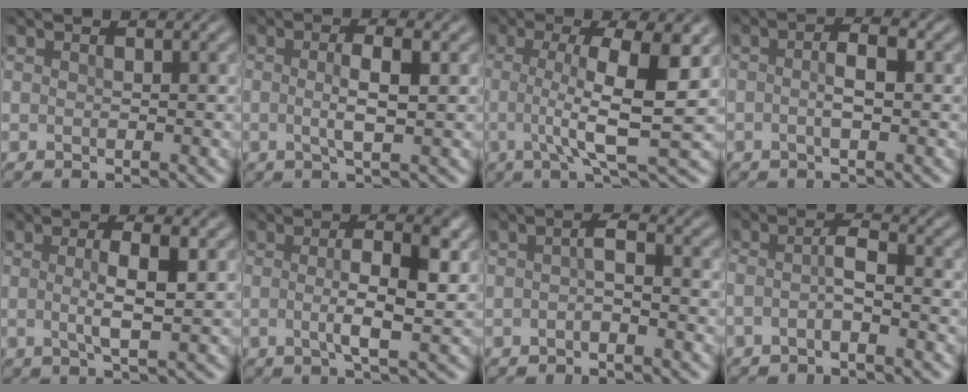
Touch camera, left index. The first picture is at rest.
{"total": 3.2, "force": [-0.2, 0.6, 3.1], "torque": [-0.059, 0.001, -0.007]}
{"total": 8.1, "force": [0.2, 1.9, 7.8], "torque": [-0.118, 0.001, -0.004]}
{"total": 2.5, "force": [-0.4, 0.8, 2.3], "torque": [-0.040, -0.004, -0.012]}
{"total": 3.7, "force": [-0.1, 0.8, 3.6], "torque": [-0.065, 0.000, -0.006]}
{"total": 5.3, "force": [-0.3, 1.3, 5.2], "torque": [-0.088, 0.001, -0.012]}
{"total": 1.6, "force": [-0.9, 0.3, 1.3], "torque": [-0.027, 0.000, -0.022]}
{"total": 2.1, "force": [-1.2, 0.4, 1.7], "torque": [-0.036, 0.003, -0.031]}